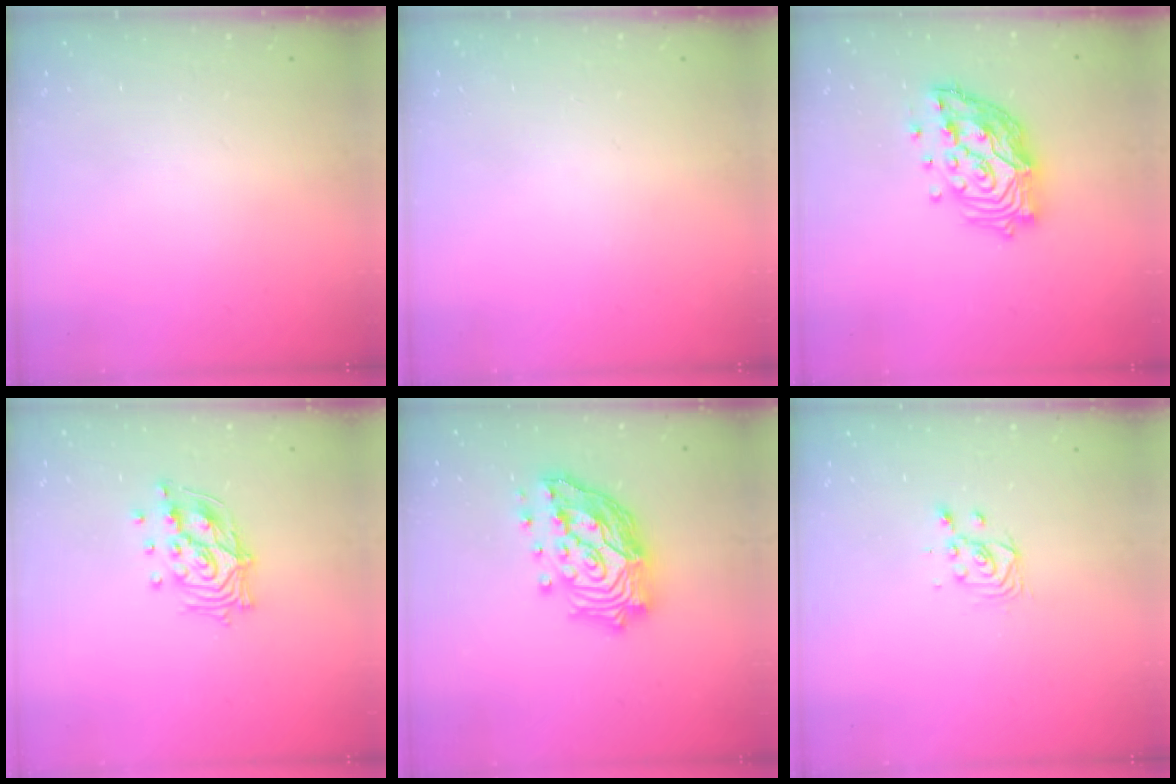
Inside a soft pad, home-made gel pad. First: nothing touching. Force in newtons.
{"total": 0.0}
{"total": 17.4, "press": 17.1, "slide": 3.2}
{"total": 12.7, "press": 12.7, "slide": 1.3}
{"total": 22.7, "press": 22.6, "slide": 1.9}
{"total": 3.1, "press": 3.1, "slide": 0.3}